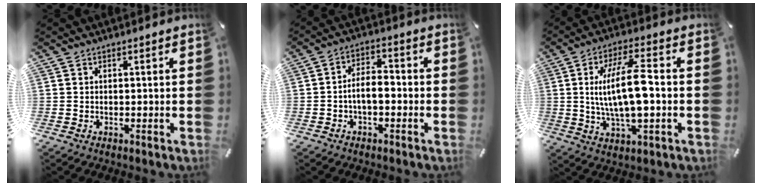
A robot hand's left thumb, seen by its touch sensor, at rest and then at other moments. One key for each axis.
{"total": 5.9, "fx": -1.9, "fy": 3.2, "fz": 4.6, "tx": -0.076, "ty": 0.020, "tz": -0.034}
{"total": 14.0, "fx": -0.2, "fy": 4.5, "fz": 13.3, "tx": -0.271, "ty": -0.001, "tz": -0.010}